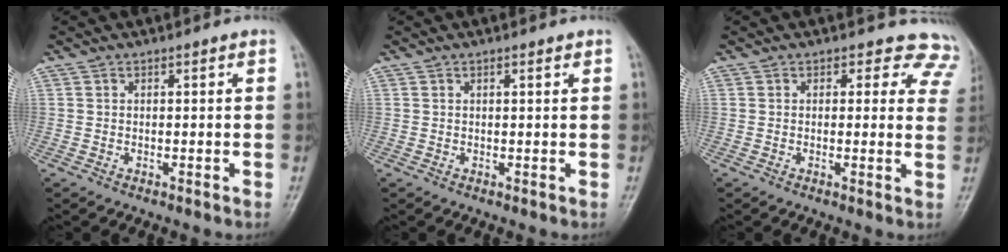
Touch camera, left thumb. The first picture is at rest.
{"total": 0.6, "force": [0.3, 0.1, 0.5], "torque": [-0.008, 0.002, 0.003]}
{"total": 7.5, "force": [6.1, 4.3, 0.7], "torque": [0.052, -0.019, 0.030]}